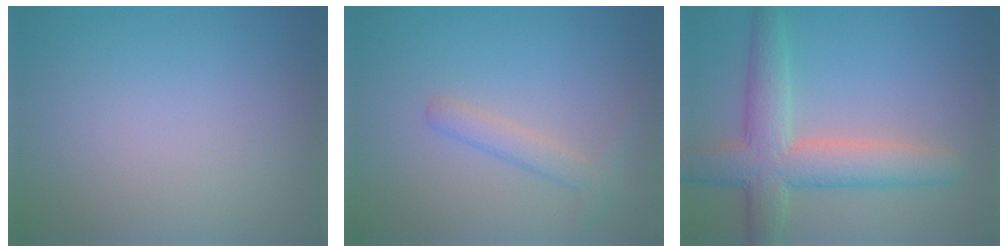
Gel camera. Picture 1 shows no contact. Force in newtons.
{"total": 2.0, "press": 2.0, "slide": 0.0}
{"total": 6.4, "press": 6.4, "slide": 0.3}